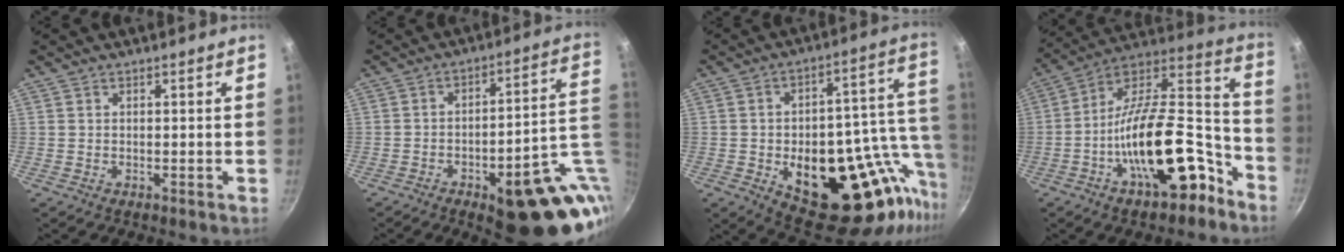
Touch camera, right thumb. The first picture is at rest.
{"total": 23.0, "force": [-6.2, 8.4, 20.5], "torque": [-0.197, 0.014, -0.072]}
{"total": 27.4, "force": [-6.4, 14.0, 22.7], "torque": [-0.260, 0.011, -0.074]}
{"total": 24.8, "force": [-11.0, 11.0, 19.3], "torque": [-0.257, 0.086, -0.181]}